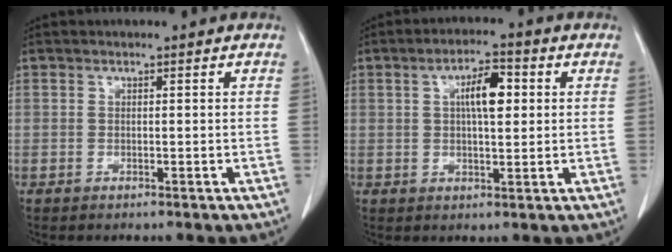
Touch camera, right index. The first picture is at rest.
{"total": 6.1, "force": [1.4, 1.9, 5.7], "torque": [-0.099, 0.010, 0.023]}